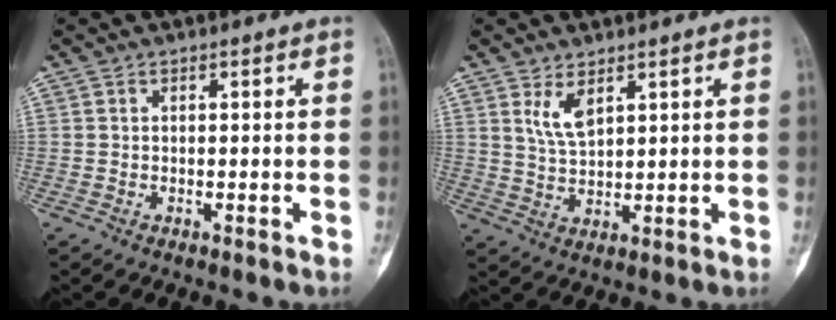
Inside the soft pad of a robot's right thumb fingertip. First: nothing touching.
{"total": 4.7, "force": [2.6, 2.0, 3.3], "torque": [-0.061, -0.018, 0.058]}